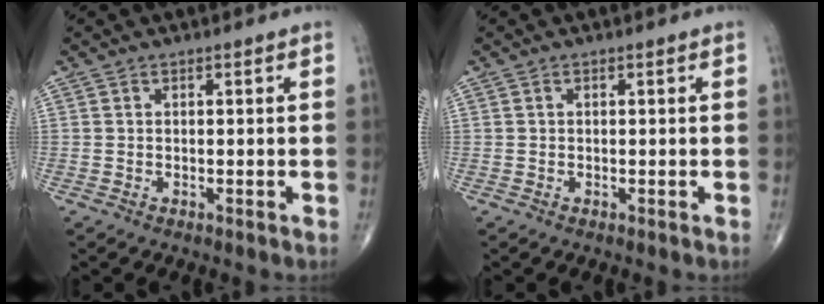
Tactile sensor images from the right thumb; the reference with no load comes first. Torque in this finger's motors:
{"motor_torque": [0.06, -0.10, 0.06, 0.31, 0.00]}